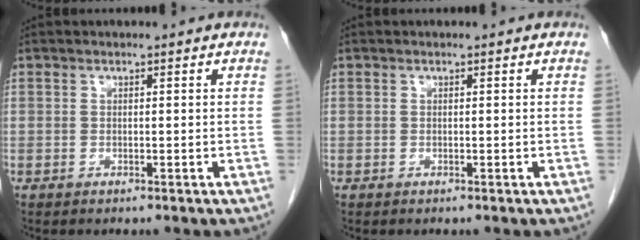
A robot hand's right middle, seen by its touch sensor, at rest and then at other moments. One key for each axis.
{"total": 0.0}